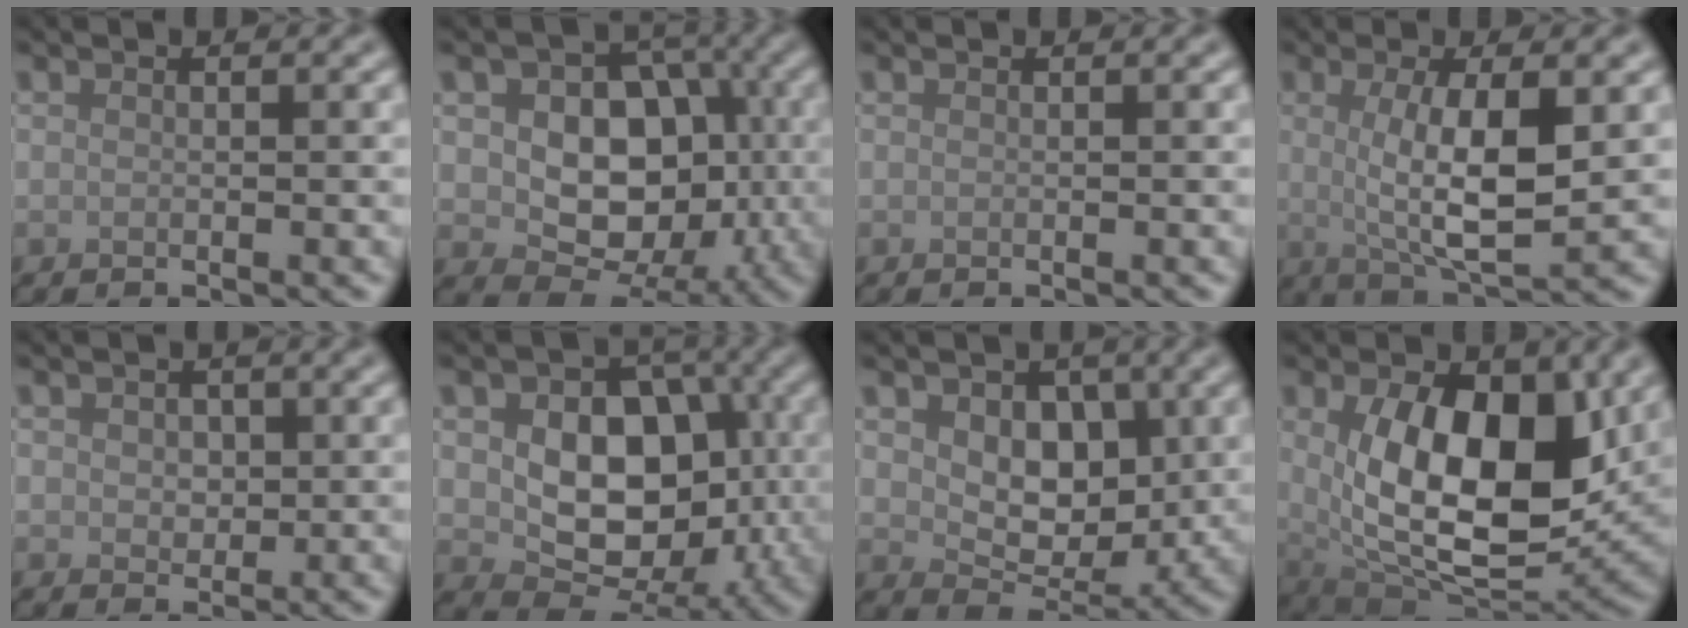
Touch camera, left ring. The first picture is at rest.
{"total": 8.6, "force": [-0.1, 6.5, 5.6], "torque": [-0.075, -0.001, -0.011]}
{"total": 0.0}
{"total": 6.9, "force": [0.5, 1.9, 6.6], "torque": [-0.114, -0.010, 0.013]}
{"total": 1.7, "force": [0.4, 1.4, 0.9], "torque": [-0.019, -0.004, 0.004]}
{"total": 9.5, "force": [0.2, 6.8, 6.6], "torque": [-0.098, -0.006, 0.004]}
{"total": 5.6, "force": [1.2, 4.0, 3.7], "torque": [-0.060, -0.015, 0.020]}
{"total": 12.3, "force": [1.7, 6.7, 10.2], "torque": [-0.152, -0.022, 0.038]}